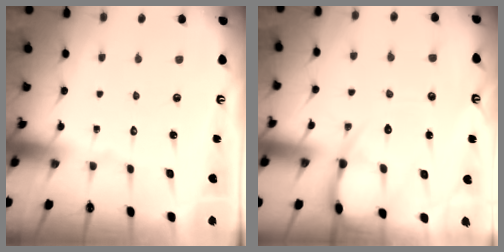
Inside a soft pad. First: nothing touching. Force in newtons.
{"total": 10.2, "press": 10.2, "slide": 1.1}